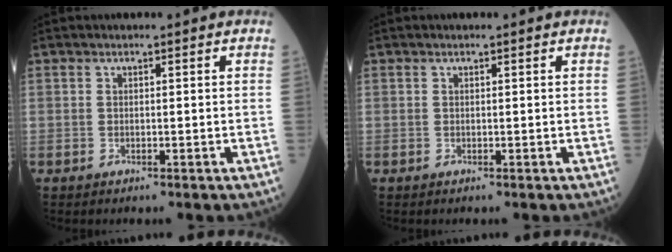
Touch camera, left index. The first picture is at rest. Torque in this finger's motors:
{"motor_torque": [0.33, -0.09, -0.01, -0.01]}